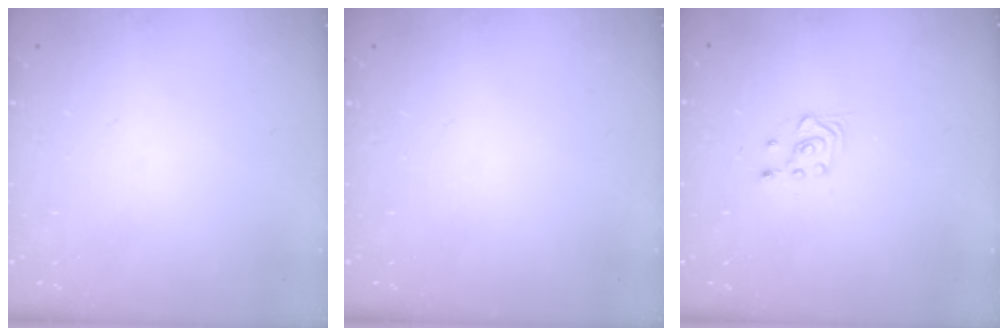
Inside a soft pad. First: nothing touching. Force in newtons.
{"total": 0.0}
{"total": 3.0, "press": 2.8, "slide": 1.0}